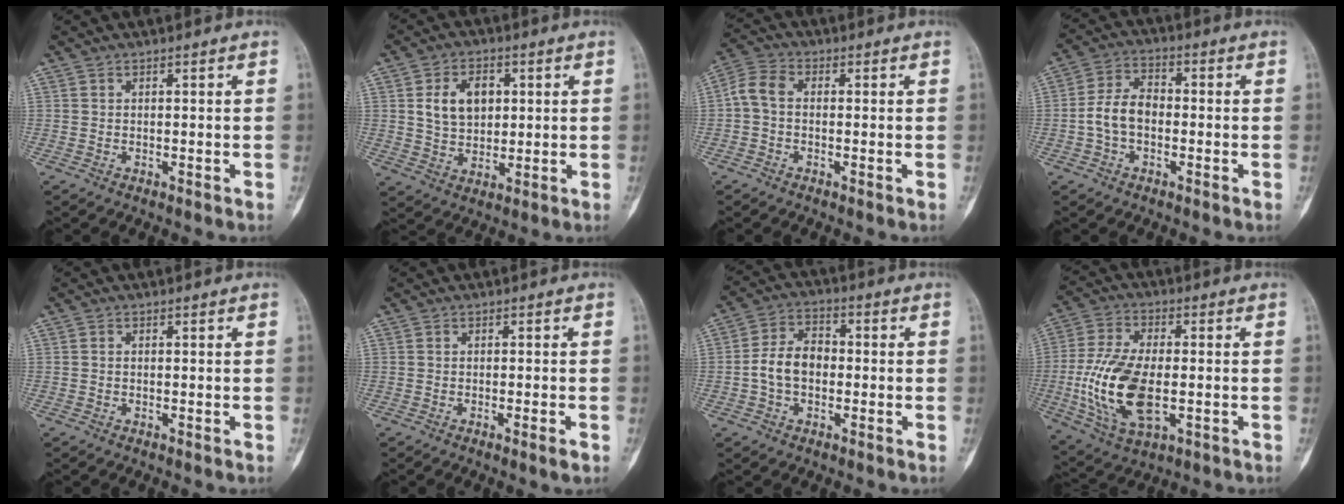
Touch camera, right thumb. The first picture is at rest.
{"total": 8.8, "force": [2.1, 6.3, 5.8], "torque": [-0.074, -0.005, 0.040]}
{"total": 5.0, "force": [-0.3, 3.4, 3.7], "torque": [-0.075, 0.016, -0.018]}
{"total": 7.3, "force": [-1.4, 4.8, 5.3], "torque": [-0.095, 0.028, -0.035]}
{"total": 0.0}
{"total": 2.0, "force": [-1.0, 0.0, 1.8], "torque": [-0.030, -0.005, -0.016]}
{"total": 8.1, "force": [-1.0, 5.7, 5.7], "torque": [-0.095, 0.028, -0.029]}
{"total": 16.4, "force": [-2.4, 8.3, 13.9], "torque": [-0.282, -0.001, -0.038]}